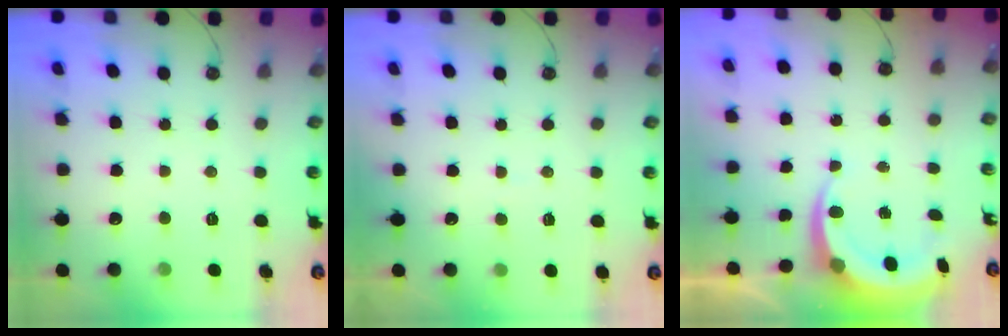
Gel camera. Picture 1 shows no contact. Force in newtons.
{"total": 3.6, "press": 3.5, "slide": 0.3}
{"total": 5.9, "press": 5.9, "slide": 0.4}